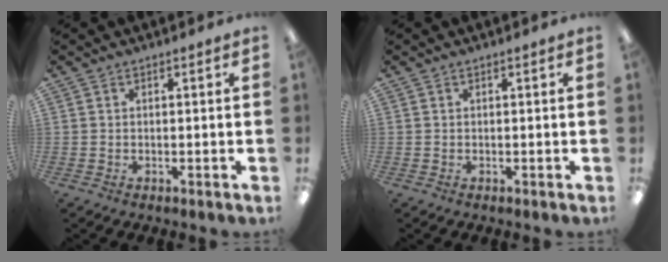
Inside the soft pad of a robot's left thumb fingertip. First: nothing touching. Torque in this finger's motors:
{"motor_torque": [0.00, 0.00, 0.00, 0.00, 0.00]}